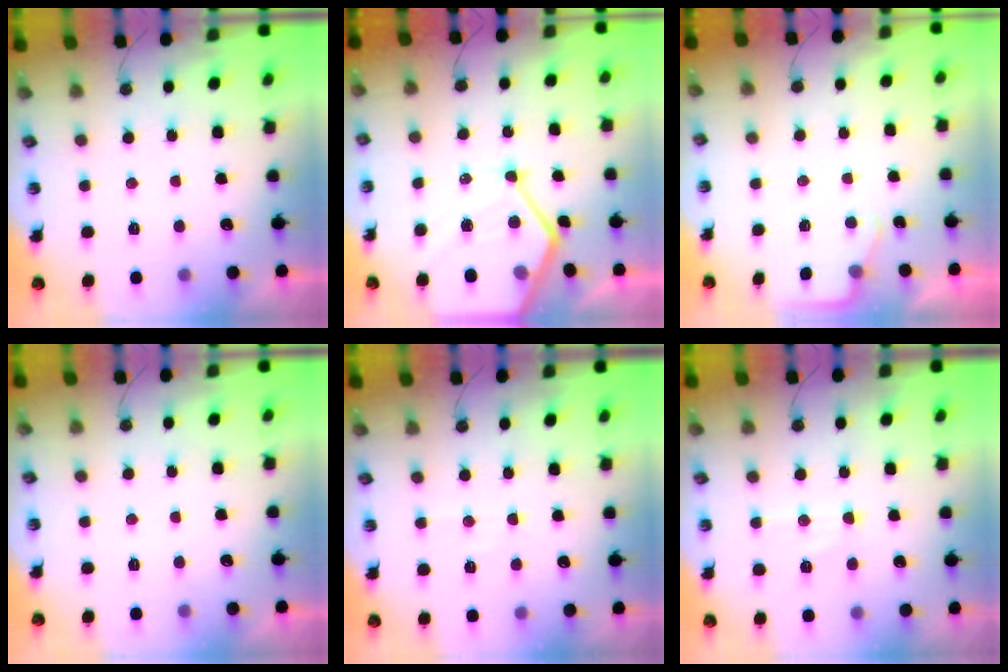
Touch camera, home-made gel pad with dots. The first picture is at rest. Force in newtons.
{"total": 15.7, "press": 15.6, "slide": 1.7}
{"total": 2.6, "press": 2.6, "slide": 0.4}
{"total": 0.0}
{"total": 4.4, "press": 4.3, "slide": 0.6}
{"total": 10.5, "press": 10.5, "slide": 1.0}